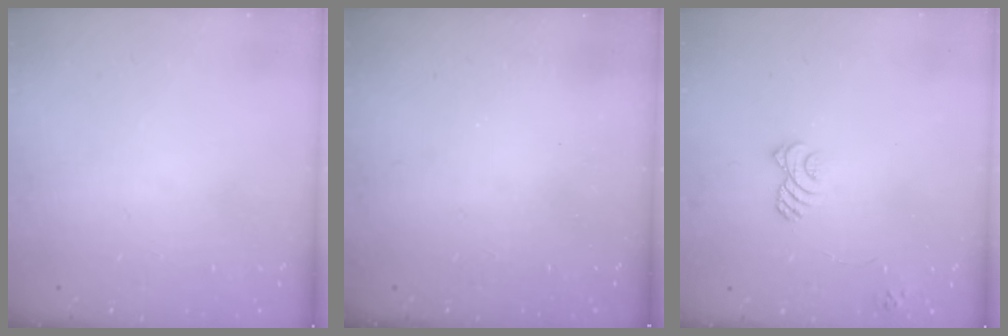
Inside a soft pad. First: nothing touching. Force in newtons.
{"total": 2.4, "press": 2.3, "slide": 0.8}
{"total": 6.2, "press": 6.2, "slide": 0.6}